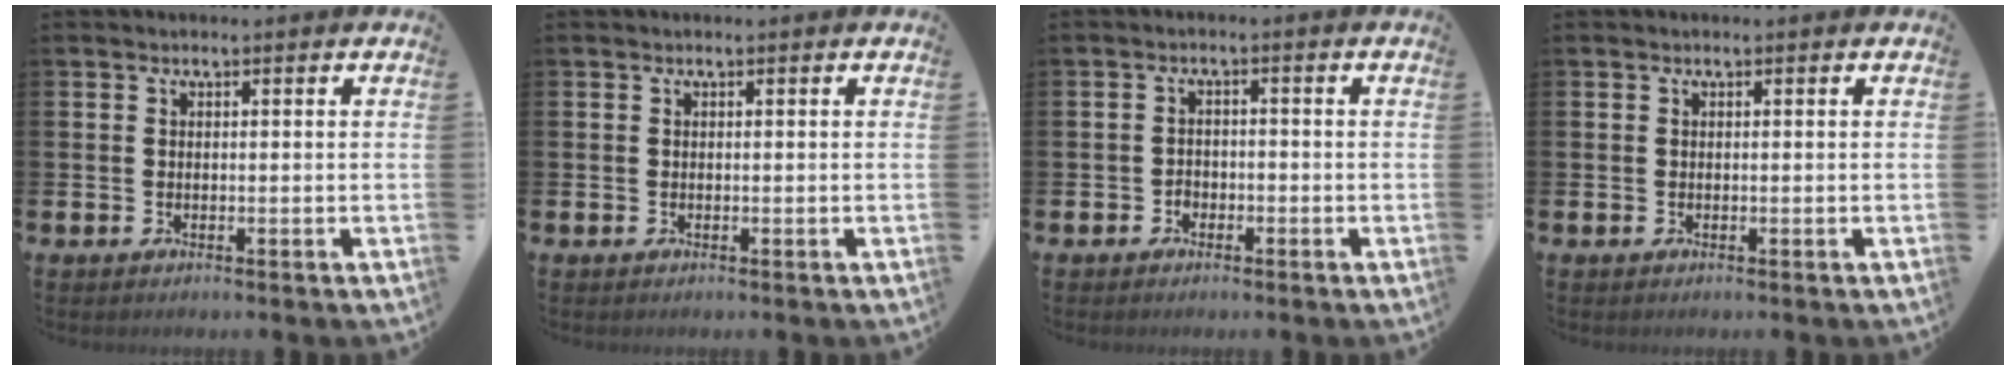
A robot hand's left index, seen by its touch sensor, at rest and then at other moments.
{"total": 0.0}
{"total": 1.6, "force": [-1.1, 1.2, 0.2], "torque": [-0.006, 0.002, -0.025]}
{"total": 0.0}